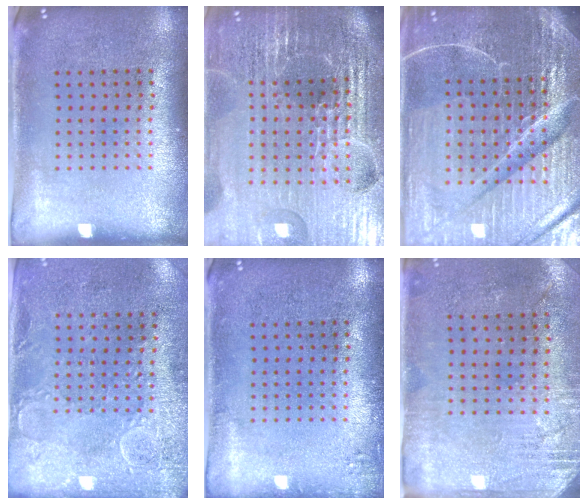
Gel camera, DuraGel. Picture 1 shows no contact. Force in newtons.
{"total": 6.9, "press": 6.0, "slide": 3.5}
{"total": 6.8, "press": 6.0, "slide": 3.3}
{"total": 2.9, "press": 2.3, "slide": 1.8}
{"total": 1.0, "press": 1.0, "slide": 0.3}
{"total": 2.8, "press": 2.4, "slide": 1.5}